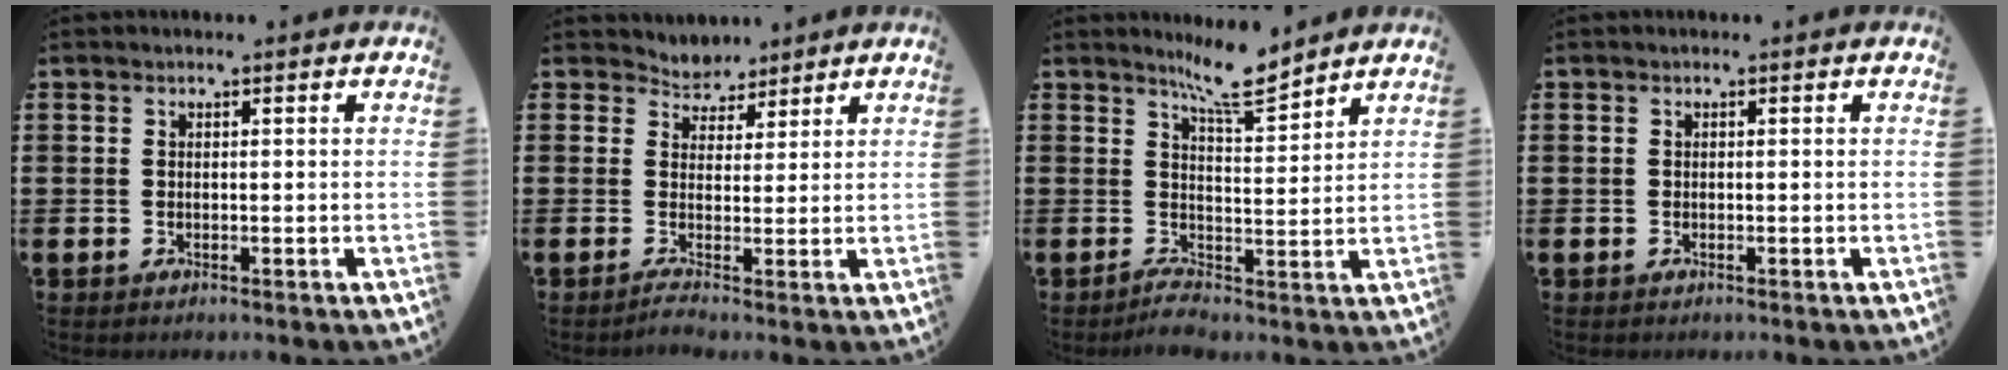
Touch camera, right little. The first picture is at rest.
{"total": 2.6, "force": [2.0, 1.6, 0.3], "torque": [-0.012, -0.017, 0.033]}
{"total": 6.0, "force": [4.8, 0.9, 3.6], "torque": [-0.060, -0.033, 0.079]}
{"total": 0.0}